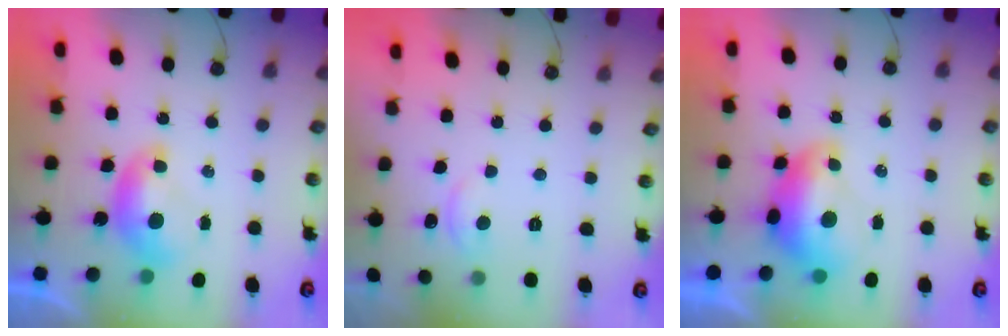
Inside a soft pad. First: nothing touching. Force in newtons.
{"total": 2.9, "press": 2.9, "slide": 0.2}
{"total": 2.6, "press": 2.5, "slide": 0.7}